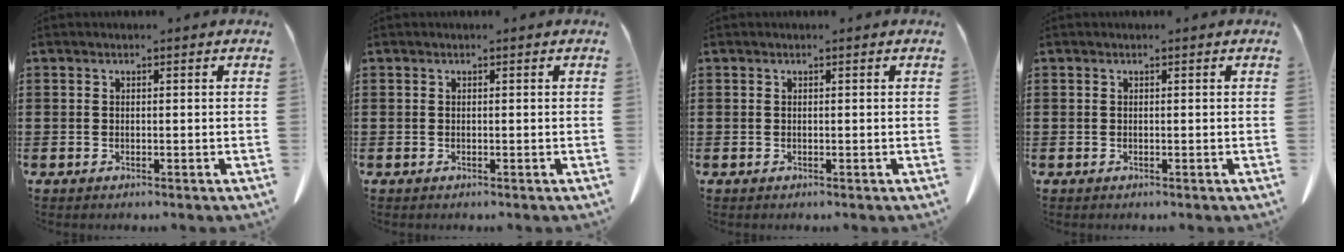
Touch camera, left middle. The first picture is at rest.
{"total": 0.0}
{"total": 0.0}
{"total": 0.0}